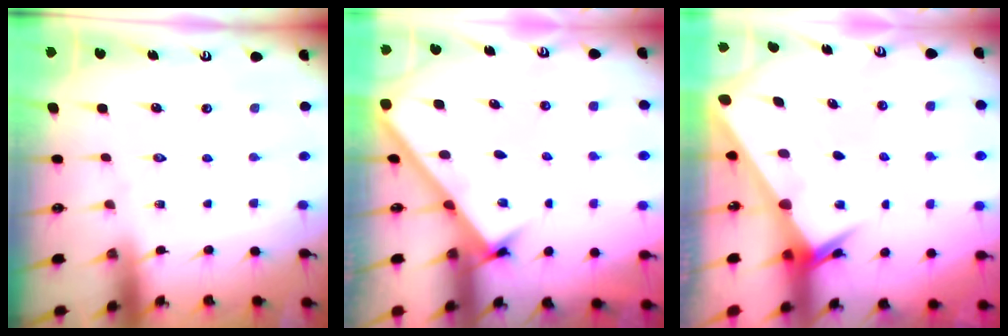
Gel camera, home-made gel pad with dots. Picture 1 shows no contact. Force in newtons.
{"total": 2.8, "press": 2.8, "slide": 0.4}
{"total": 2.6, "press": 2.6, "slide": 0.2}